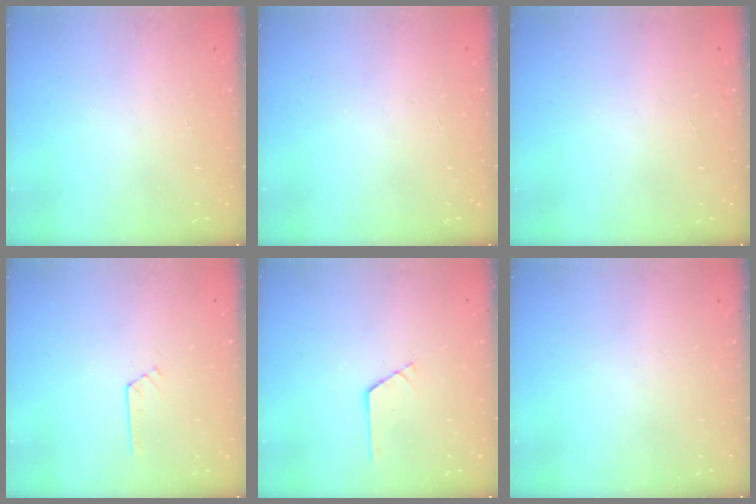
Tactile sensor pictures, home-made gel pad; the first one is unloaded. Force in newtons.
{"total": 0.0}
{"total": 0.0}
{"total": 2.8, "press": 2.8, "slide": 0.4}
{"total": 0.9, "press": 0.9, "slide": 0.1}
{"total": 0.0}